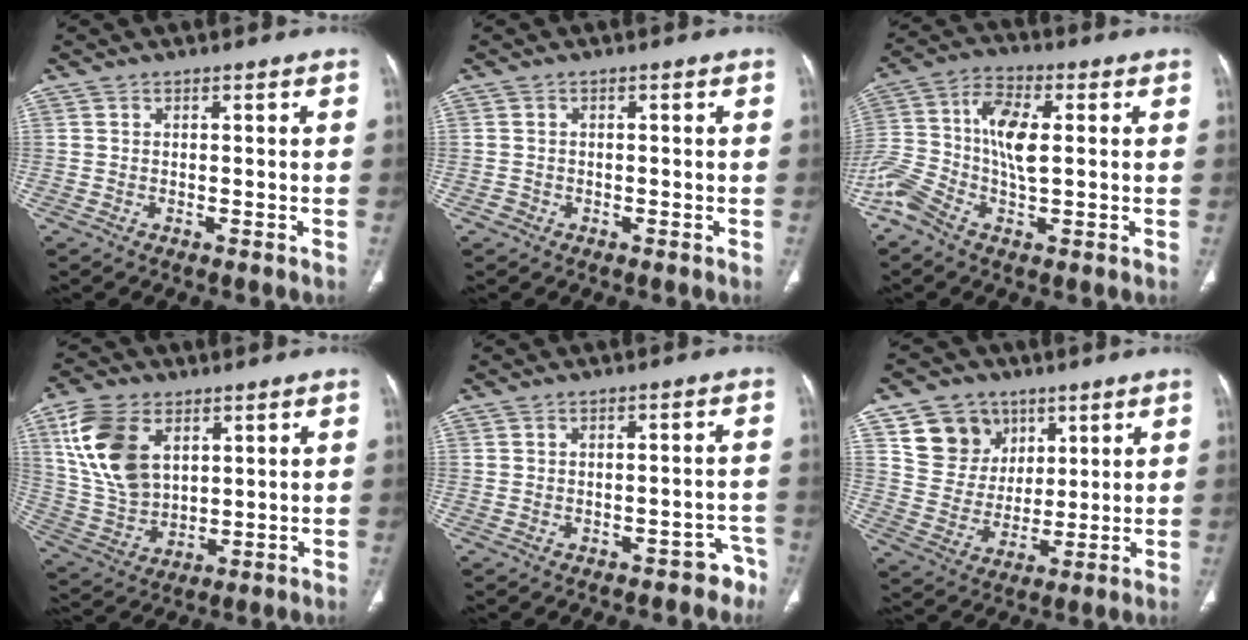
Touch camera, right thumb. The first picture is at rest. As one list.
[{"total": 1.1, "force": [-0.5, 1.0, 0.0], "torque": [0.003, 0.005, -0.014]}, {"total": 13.1, "force": [-0.8, 6.4, 11.4], "torque": [-0.251, 0.025, -0.017]}, {"total": 15.4, "force": [5.6, 9.9, 10.4], "torque": [-0.194, -0.017, 0.123]}, {"total": 4.1, "force": [-3.0, 2.5, 1.2], "torque": [0.010, 0.036, -0.035]}, {"total": 12.0, "force": [6.0, 9.9, 3.1], "torque": [-0.021, -0.026, 0.118]}]